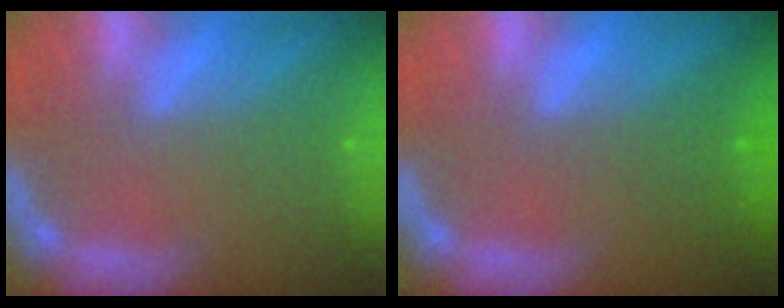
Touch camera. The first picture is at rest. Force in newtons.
{"total": 1.5}